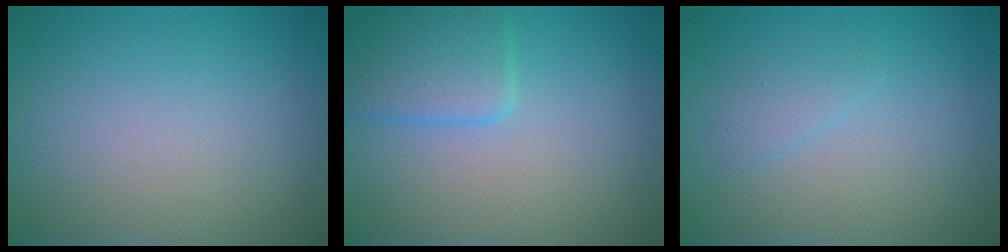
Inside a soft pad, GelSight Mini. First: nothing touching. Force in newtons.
{"total": 3.3, "press": 3.3, "slide": 0.1}
{"total": 1.1, "press": 1.1, "slide": 0.1}